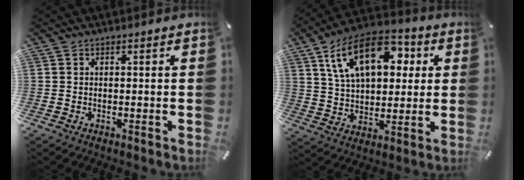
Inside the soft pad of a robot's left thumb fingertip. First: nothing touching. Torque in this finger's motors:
{"motor_torque": [2.53, 2.48, 1.91, -0.86, 0.24]}